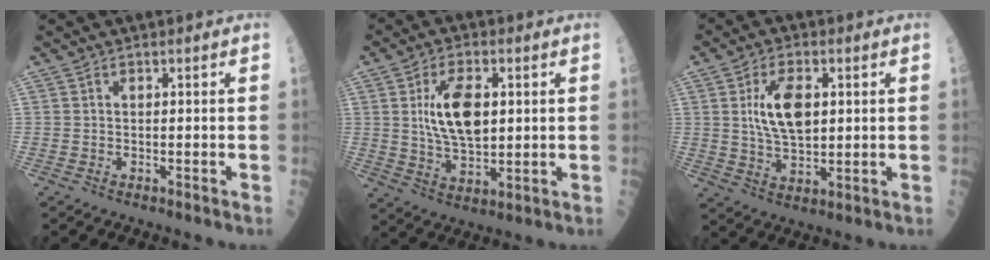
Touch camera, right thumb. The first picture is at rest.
{"total": 11.3, "force": [2.1, 5.7, 9.6], "torque": [-0.160, -0.008, 0.043]}
{"total": 9.6, "force": [2.0, 4.8, 8.1], "torque": [-0.137, -0.007, 0.039]}